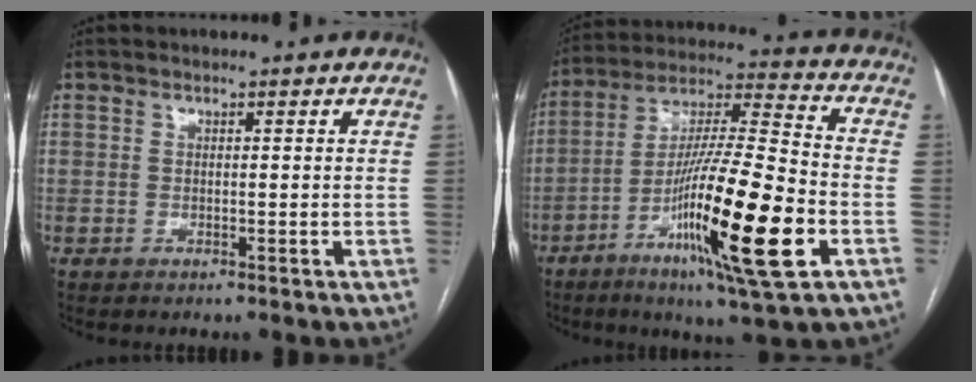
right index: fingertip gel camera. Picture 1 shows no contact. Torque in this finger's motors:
{"motor_torque": [2.14, 0.00, 0.57, 0.17]}